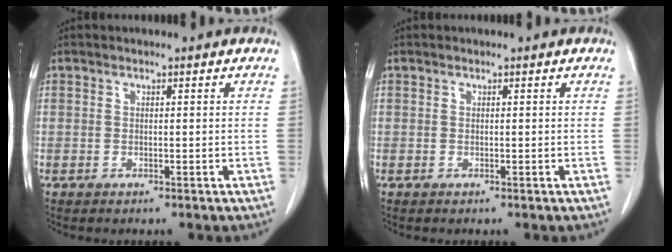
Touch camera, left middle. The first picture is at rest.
{"total": 0.0}